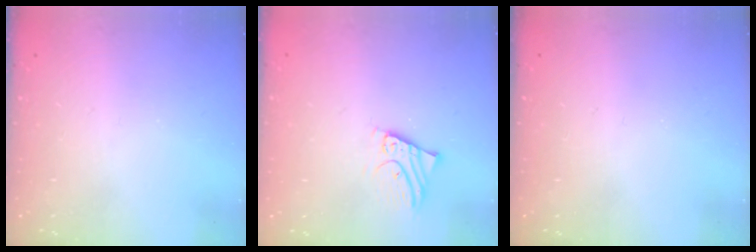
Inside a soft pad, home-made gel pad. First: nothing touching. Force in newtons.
{"total": 3.5, "press": 3.5, "slide": 0.3}
{"total": 0.0}